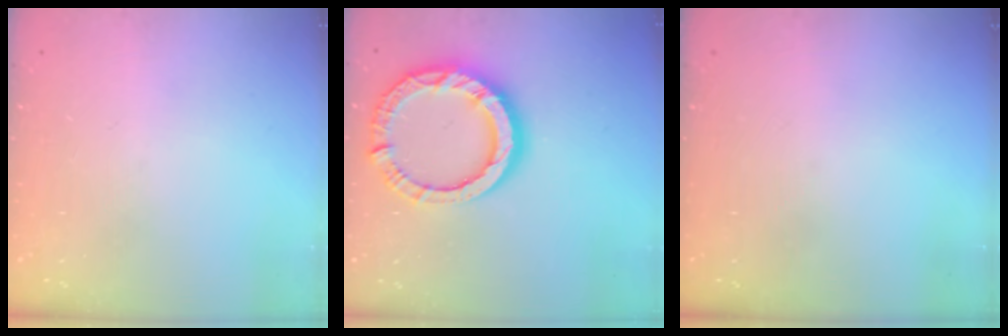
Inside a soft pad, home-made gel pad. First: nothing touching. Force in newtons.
{"total": 14.8, "press": 14.7, "slide": 1.6}
{"total": 0.0}